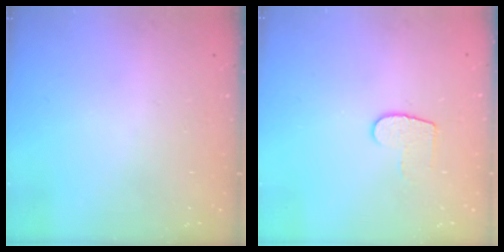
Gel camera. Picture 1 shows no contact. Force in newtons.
{"total": 6.3, "press": 6.3, "slide": 0.4}